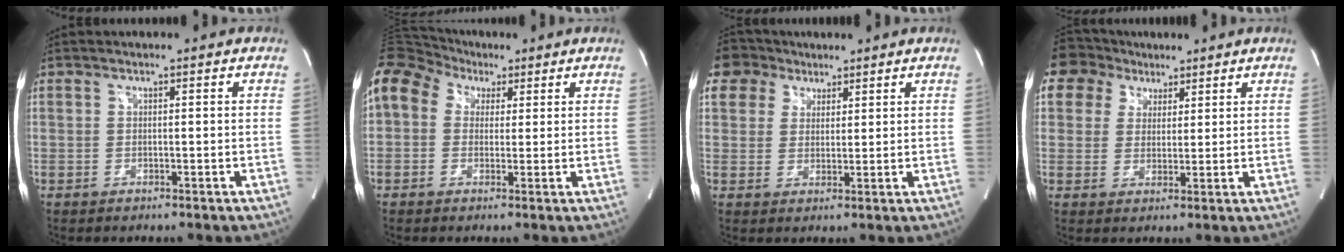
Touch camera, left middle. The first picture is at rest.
{"total": 12.3, "force": [5.1, 9.3, 6.2], "torque": [-0.163, 0.074, 0.090]}
{"total": 6.9, "force": [4.5, 5.2, 0.7], "torque": [-0.018, 0.026, 0.087]}
{"total": 7.8, "force": [4.9, 6.0, 0.9], "torque": [-0.025, 0.034, 0.092]}